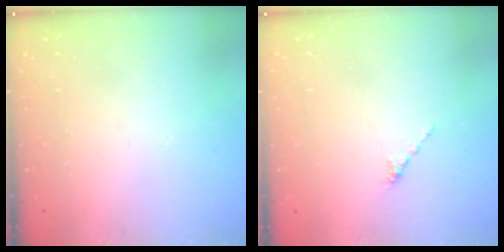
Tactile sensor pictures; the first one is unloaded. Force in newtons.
{"total": 0.0}